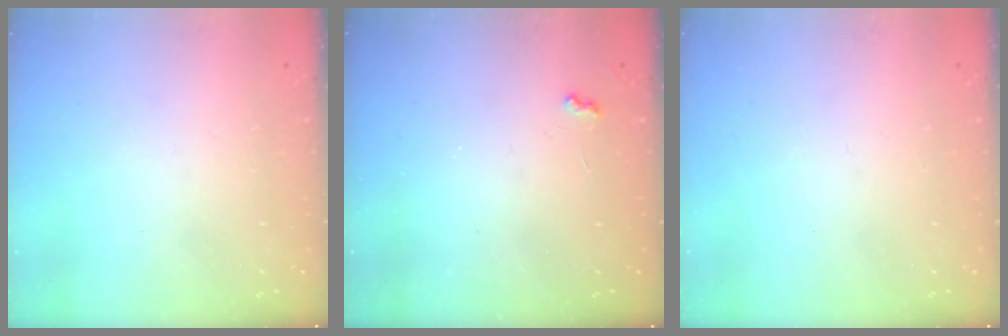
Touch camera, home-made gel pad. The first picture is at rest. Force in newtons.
{"total": 3.0, "press": 3.0, "slide": 0.4}
{"total": 0.0}